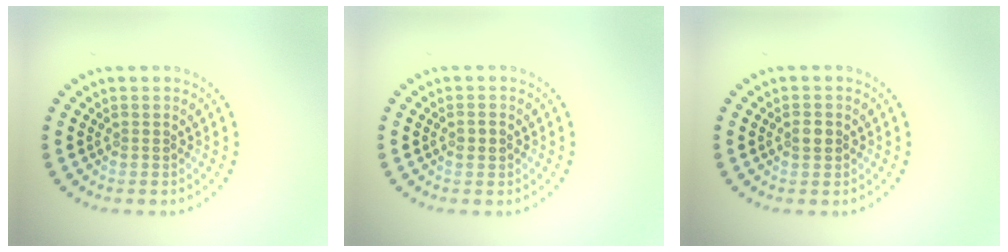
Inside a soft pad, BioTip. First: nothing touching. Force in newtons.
{"total": 1.1, "press": 1.0, "slide": 0.3}
{"total": 1.5, "press": 1.5, "slide": 0.3}